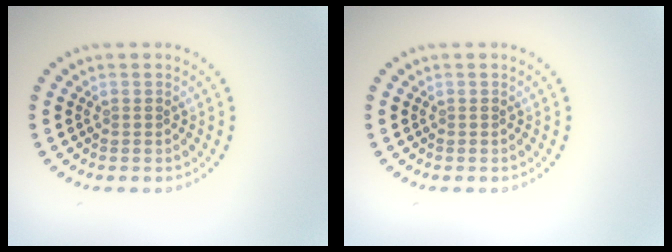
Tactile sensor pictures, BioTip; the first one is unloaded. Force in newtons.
{"total": 0.0}